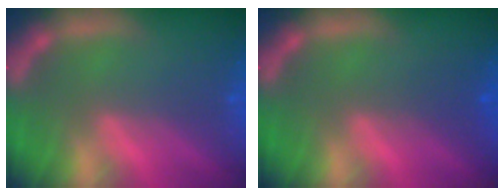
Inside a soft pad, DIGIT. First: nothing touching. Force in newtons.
{"total": 1.5}